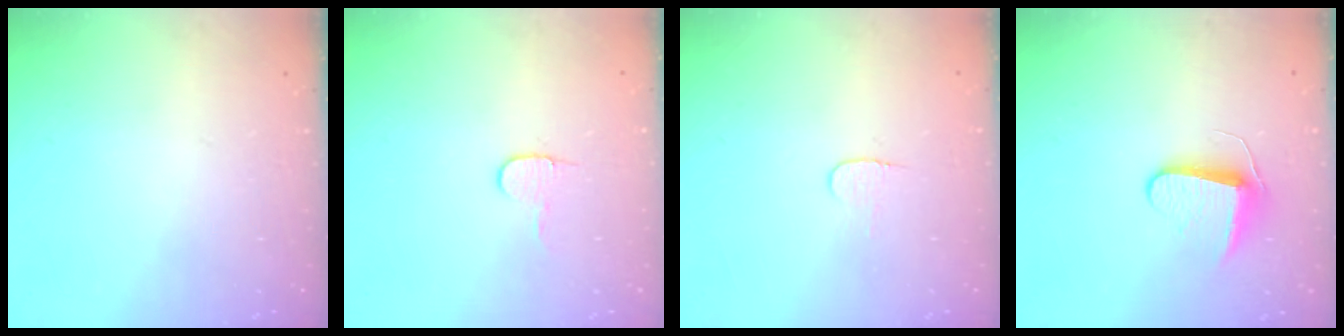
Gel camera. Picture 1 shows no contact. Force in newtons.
{"total": 6.1, "press": 6.0, "slide": 0.5}
{"total": 3.9, "press": 3.9, "slide": 0.2}
{"total": 8.5, "press": 8.5, "slide": 0.6}